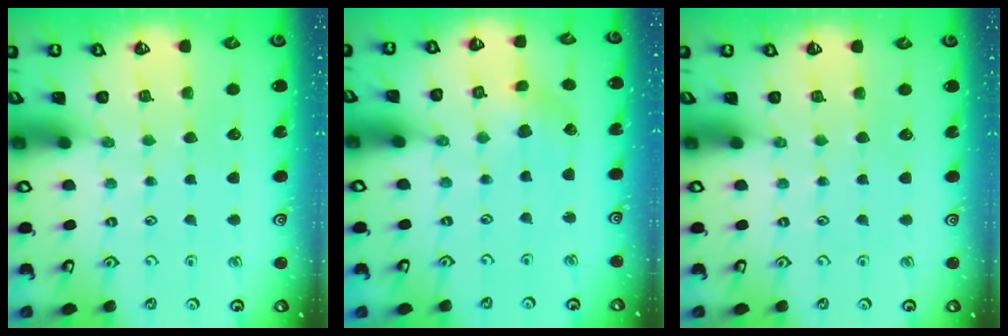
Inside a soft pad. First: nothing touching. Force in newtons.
{"total": 1.9, "press": 1.9, "slide": 0.3}
{"total": 0.0}